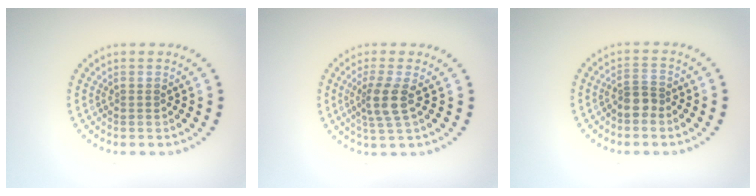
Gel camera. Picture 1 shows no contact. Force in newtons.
{"total": 2.8, "press": 2.3, "slide": 1.7}
{"total": 2.1, "press": 1.7, "slide": 1.2}